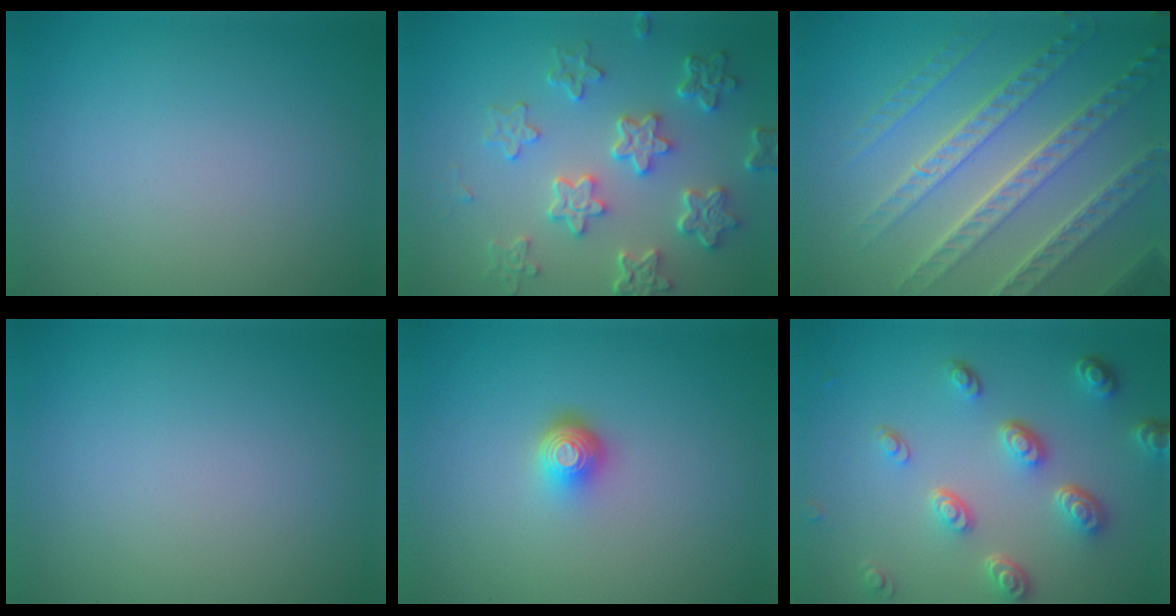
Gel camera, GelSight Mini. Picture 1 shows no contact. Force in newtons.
{"total": 5.9, "press": 4.6, "slide": 3.8}
{"total": 7.8, "press": 5.5, "slide": 5.6}
{"total": 0.0}
{"total": 2.2, "press": 1.4, "slide": 1.7}
{"total": 4.8, "press": 3.7, "slide": 3.0}